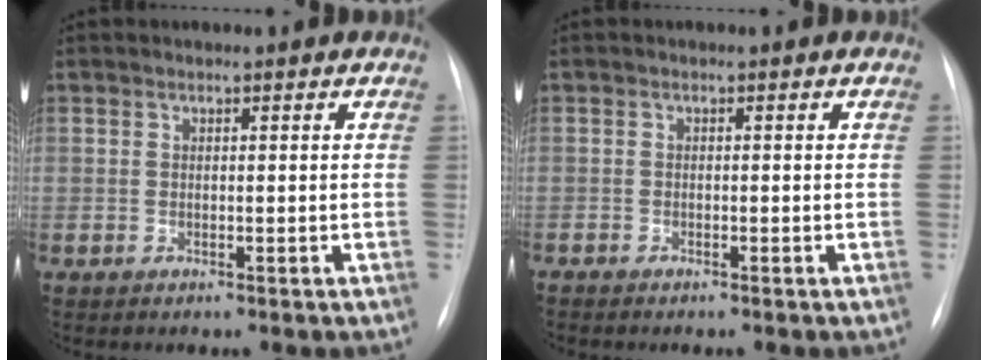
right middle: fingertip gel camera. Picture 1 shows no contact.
{"total": 0.7, "force": [-0.6, 0.1, 0.3], "torque": [-0.004, -0.002, -0.009]}